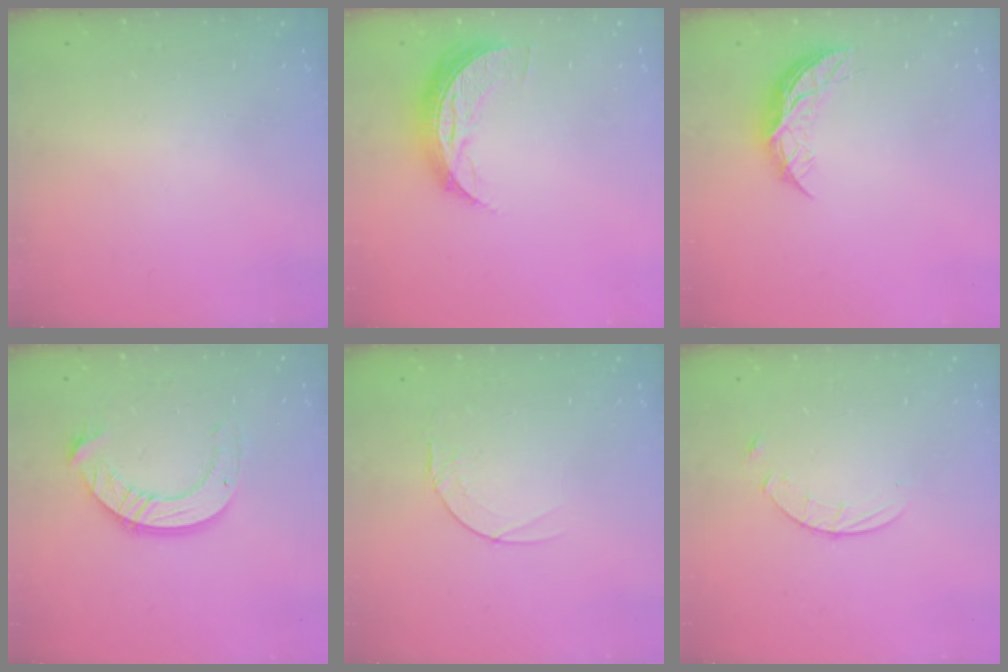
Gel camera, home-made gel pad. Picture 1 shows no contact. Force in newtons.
{"total": 8.3, "press": 8.3, "slide": 0.5}
{"total": 8.8, "press": 8.8, "slide": 0.5}
{"total": 10.1, "press": 10.1, "slide": 0.9}
{"total": 3.9, "press": 3.9, "slide": 0.4}
{"total": 5.6, "press": 5.5, "slide": 0.7}